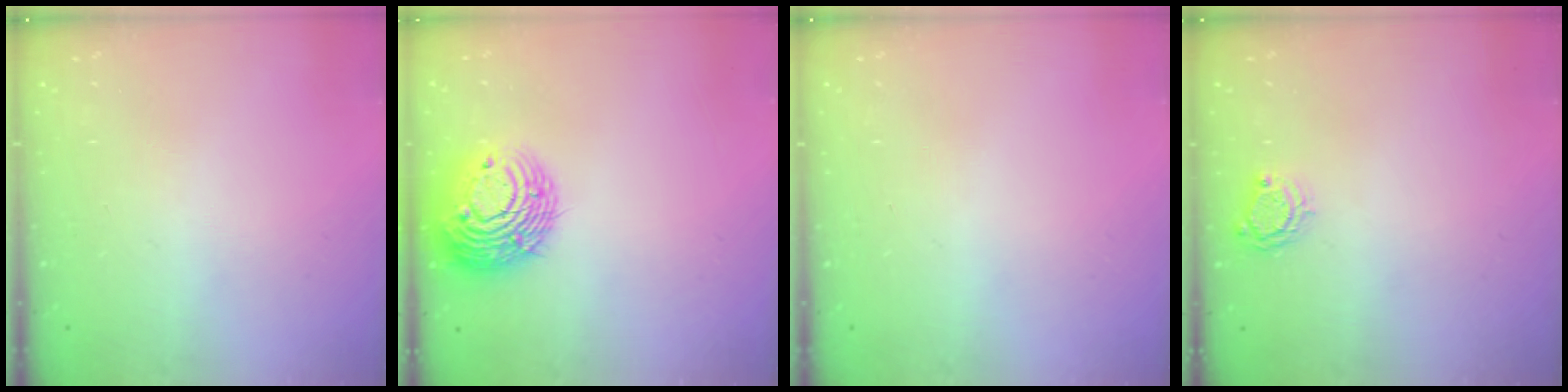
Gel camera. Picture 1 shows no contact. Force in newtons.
{"total": 13.2, "press": 13.1, "slide": 1.4}
{"total": 0.0}
{"total": 4.5, "press": 4.5, "slide": 0.1}